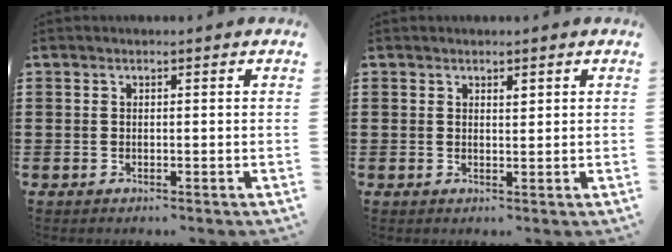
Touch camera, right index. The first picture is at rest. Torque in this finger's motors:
{"motor_torque": [0.46, -0.23, 0.00, 0.02]}